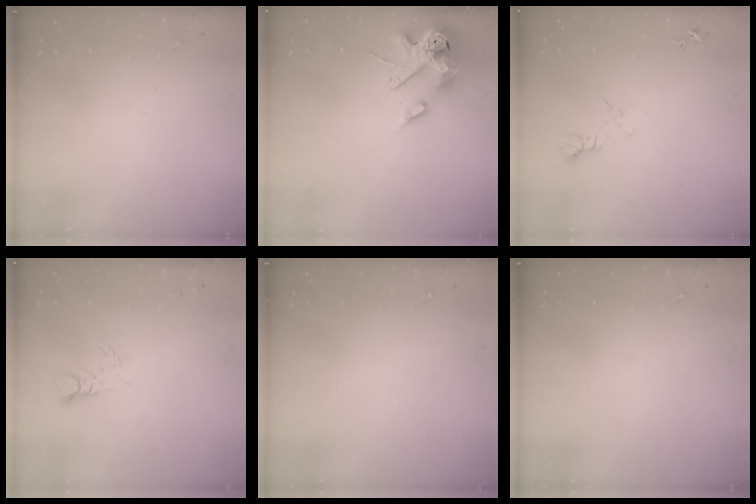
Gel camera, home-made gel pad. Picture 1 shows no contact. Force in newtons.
{"total": 14.2, "press": 14.0, "slide": 2.3}
{"total": 5.8, "press": 5.7, "slide": 0.7}
{"total": 3.6, "press": 3.6, "slide": 0.2}
{"total": 0.0}
{"total": 0.0}